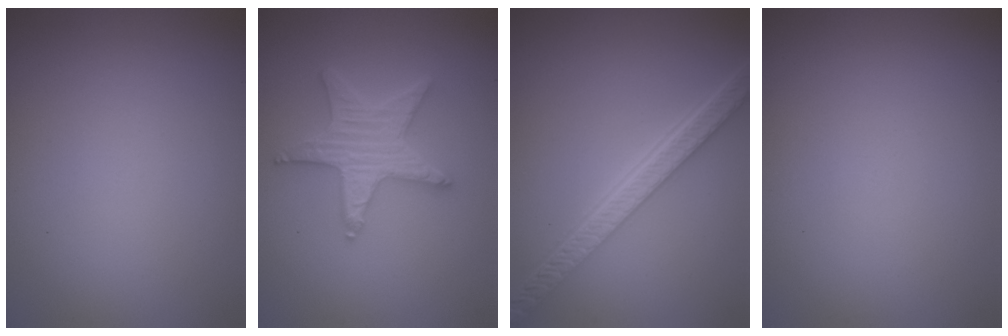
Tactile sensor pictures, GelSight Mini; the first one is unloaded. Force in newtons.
{"total": 4.7, "press": 4.6, "slide": 0.8}
{"total": 5.8, "press": 4.4, "slide": 3.7}
{"total": 0.0}